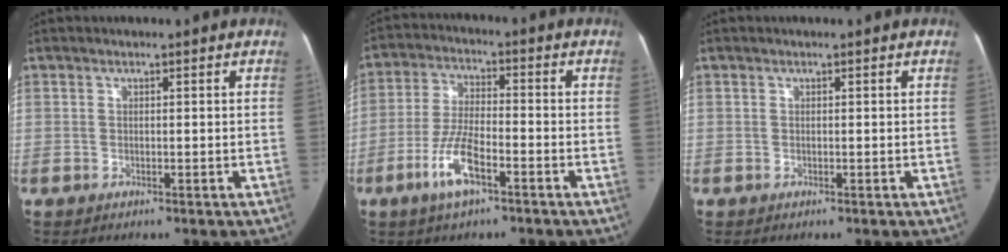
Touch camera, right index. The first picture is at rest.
{"total": 8.6, "force": [-4.3, 2.7, 7.0], "torque": [-0.152, 0.000, -0.080]}
{"total": 0.0}